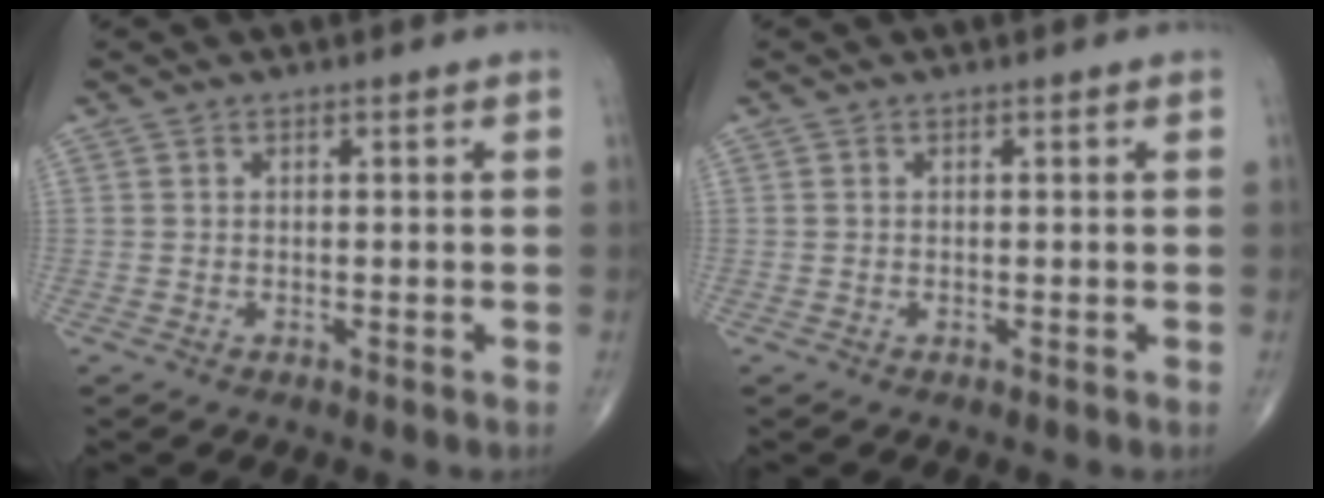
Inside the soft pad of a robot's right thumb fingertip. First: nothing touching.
{"total": 0.0}